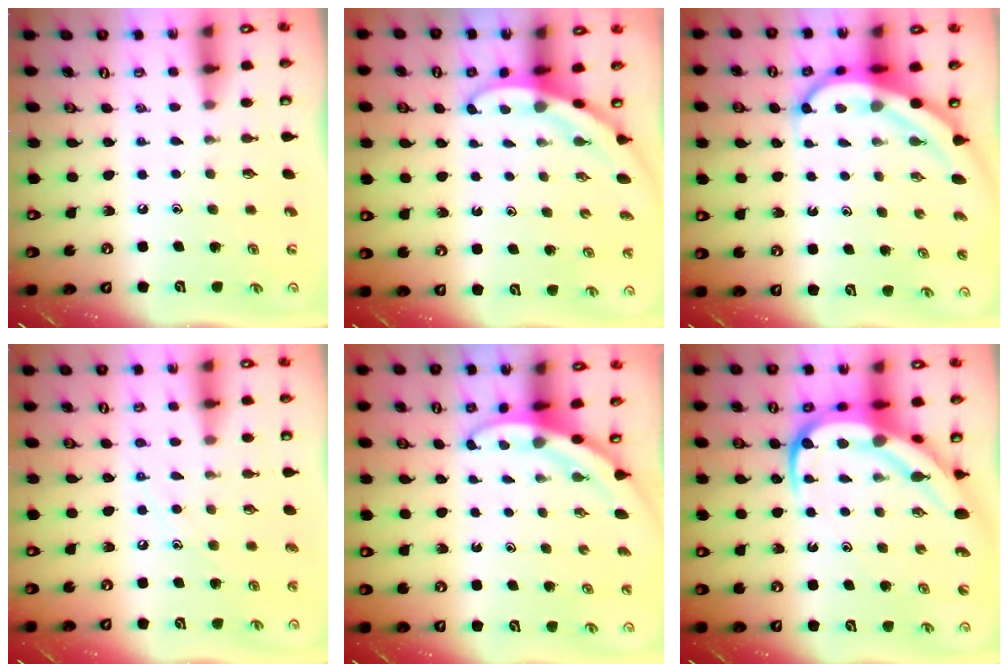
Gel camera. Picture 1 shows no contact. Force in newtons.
{"total": 3.1, "press": 3.1, "slide": 0.1}
{"total": 7.8, "press": 7.7, "slide": 0.9}
{"total": 7.0, "press": 7.0, "slide": 0.6}
{"total": 3.5, "press": 3.5, "slide": 0.1}
{"total": 14.7, "press": 14.7, "slide": 1.5}